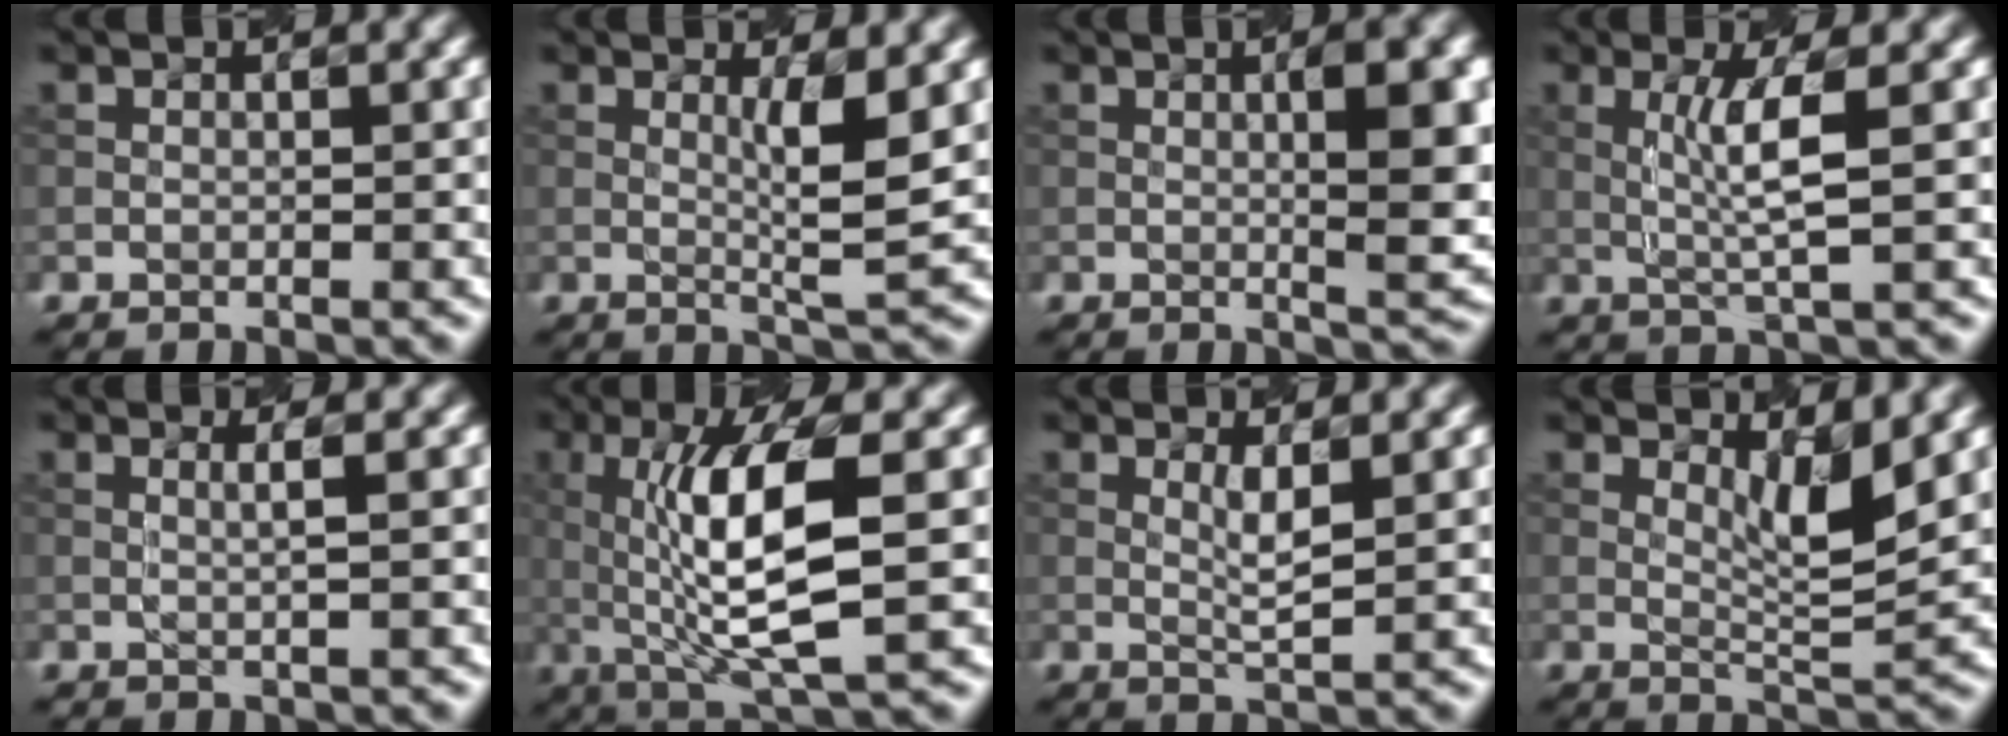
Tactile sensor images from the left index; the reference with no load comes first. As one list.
[{"total": 3.5, "force": [0.5, 0.3, 3.4], "torque": [-0.056, -0.007, 0.020]}, {"total": 6.5, "force": [0.6, 1.3, 6.3], "torque": [-0.077, 0.004, 0.019]}, {"total": 3.5, "force": [0.4, 0.0, 3.4], "torque": [-0.077, 0.002, 0.024]}, {"total": 1.3, "force": [0.2, 0.2, 1.3], "torque": [-0.025, 0.007, 0.003]}, {"total": 8.7, "force": [0.1, 2.1, 8.5], "torque": [-0.148, 0.001, 0.015]}, {"total": 1.8, "force": [0.5, 0.1, 1.8], "torque": [-0.036, -0.005, 0.018]}, {"total": 3.4, "force": [1.5, 0.5, 3.1], "torque": [-0.056, -0.010, 0.037]}]